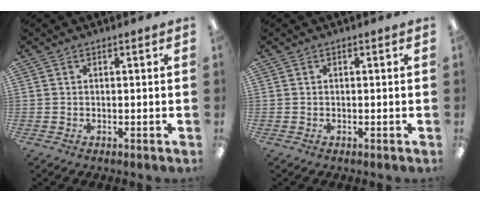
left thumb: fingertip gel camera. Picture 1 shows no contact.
{"total": 0.0}